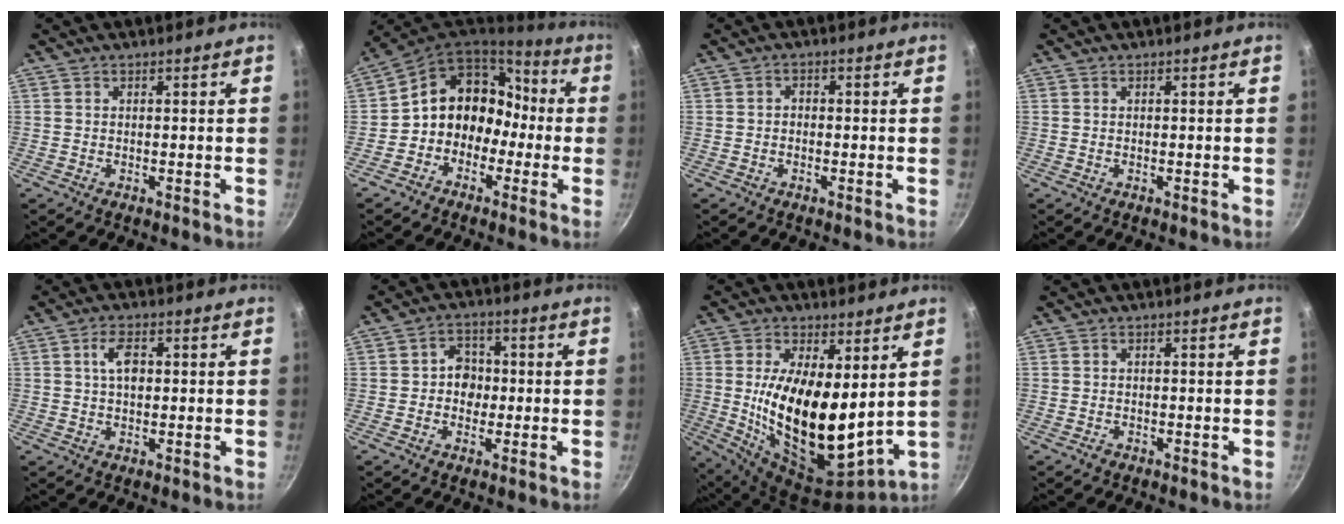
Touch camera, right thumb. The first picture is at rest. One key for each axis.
{"total": 13.0, "fx": -2.1, "fy": 11.1, "fz": 6.4, "tx": -0.043, "ty": 0.063, "tz": -0.049}
{"total": 1.4, "fx": -0.5, "fy": 1.1, "fz": 0.8, "tx": -0.011, "ty": 0.009, "tz": -0.009}
{"total": 0.0}
{"total": 4.7, "fx": 0.8, "fy": 2.6, "fz": 3.8, "tx": -0.059, "ty": 0.007, "tz": 0.011}
{"total": 5.6, "fx": -0.4, "fy": 4.8, "fz": 2.9, "tx": -0.005, "ty": 0.010, "tz": -0.012}
{"total": 20.2, "fx": 2.8, "fy": 9.4, "fz": 17.7, "tx": -0.300, "ty": -0.050, "tz": 0.061}
{"total": 1.0, "fx": -0.6, "fy": 0.6, "fz": 0.4, "tx": -0.010, "ty": 0.002, "tz": -0.007}